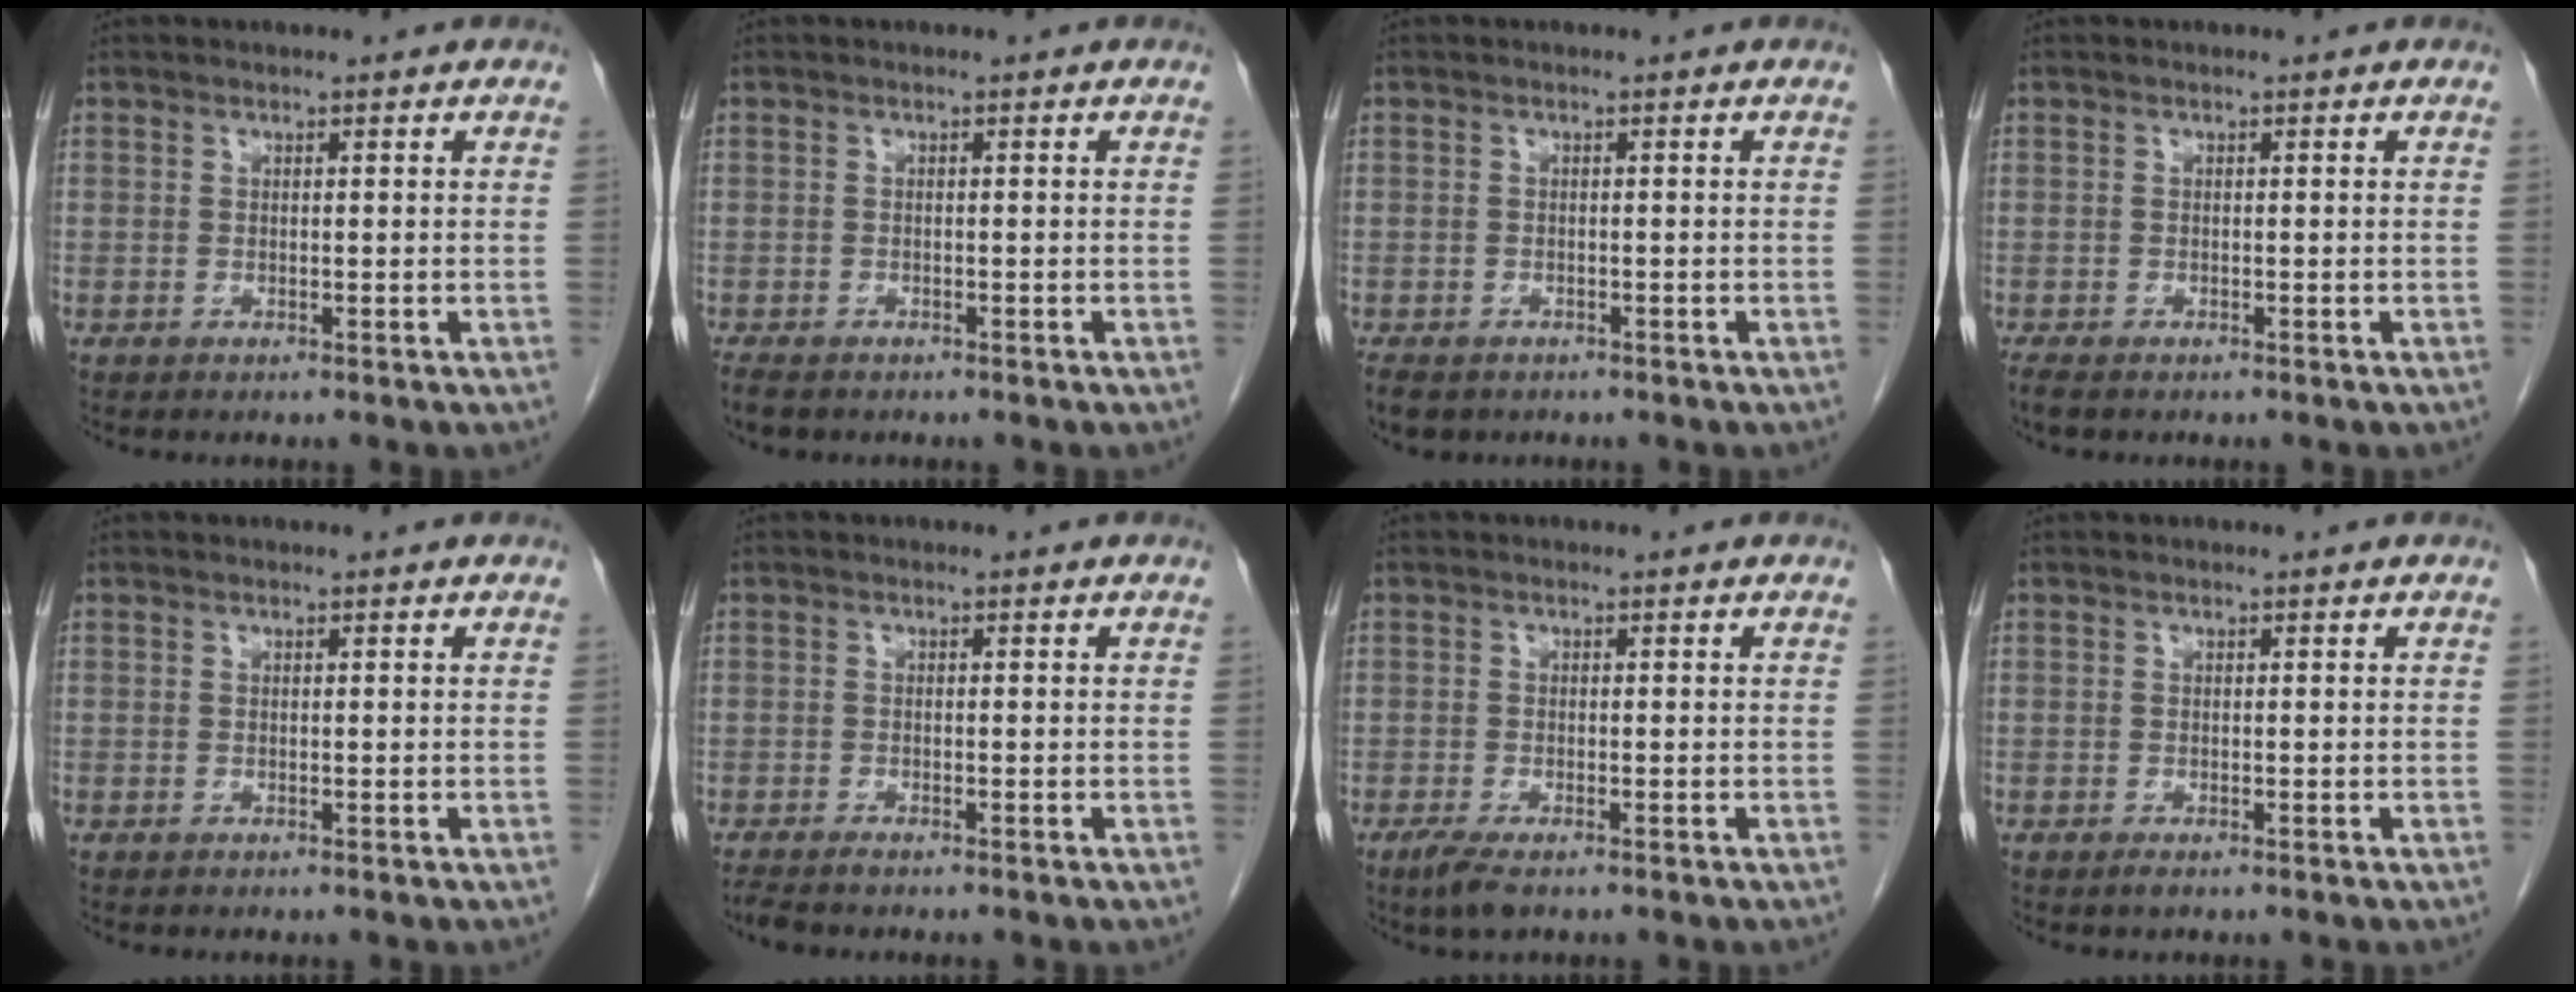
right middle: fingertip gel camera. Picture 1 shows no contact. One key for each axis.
{"total": 3.5, "fx": -2.7, "fy": 1.5, "fz": 1.5, "tx": -0.032, "ty": -0.008, "tz": -0.040}
{"total": 6.5, "fx": -4.4, "fy": 4.0, "fz": 2.7, "tx": -0.059, "ty": -0.008, "tz": -0.063}
{"total": 2.4, "fx": -1.9, "fy": 0.9, "fz": 1.3, "tx": -0.028, "ty": -0.008, "tz": -0.028}
{"total": 0.0}
{"total": 2.4, "fx": -2.0, "fy": 0.3, "fz": 1.2, "tx": -0.021, "ty": -0.006, "tz": -0.033}
{"total": 4.9, "fx": -3.3, "fy": 1.0, "fz": 3.5, "tx": -0.069, "ty": -0.013, "tz": -0.057}
{"total": 0.5, "fx": -0.4, "fy": 0.0, "fz": 0.4, "tx": -0.008, "ty": -0.002, "tz": -0.005}